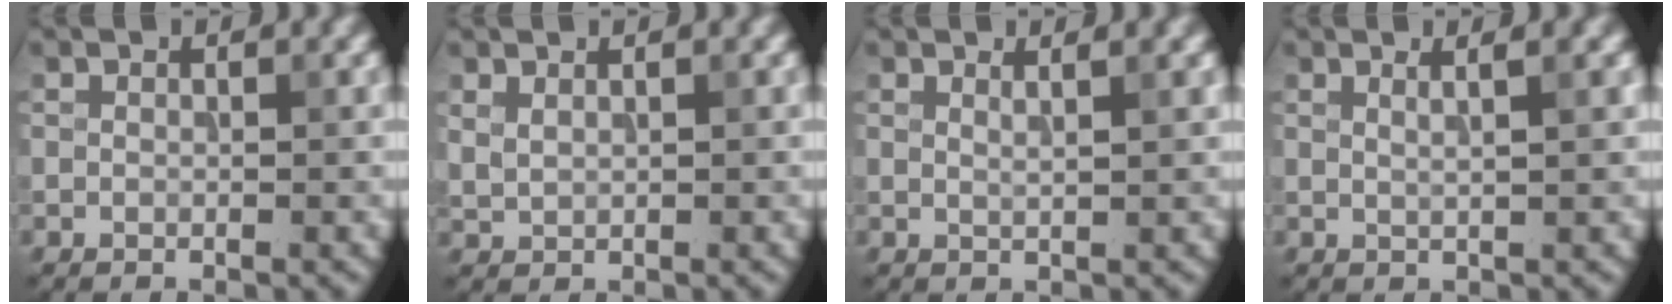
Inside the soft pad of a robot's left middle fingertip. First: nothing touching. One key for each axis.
{"total": 0.9, "fx": 0.6, "fy": 0.3, "fz": 0.6, "tx": -0.020, "ty": 0.001, "tz": 0.019}
{"total": 1.2, "fx": 0.7, "fy": 0.1, "fz": 1.0, "tx": -0.014, "ty": 0.004, "tz": 0.008}
{"total": 1.9, "fx": 0.9, "fy": 0.4, "fz": 1.7, "tx": -0.019, "ty": 0.007, "tz": 0.001}